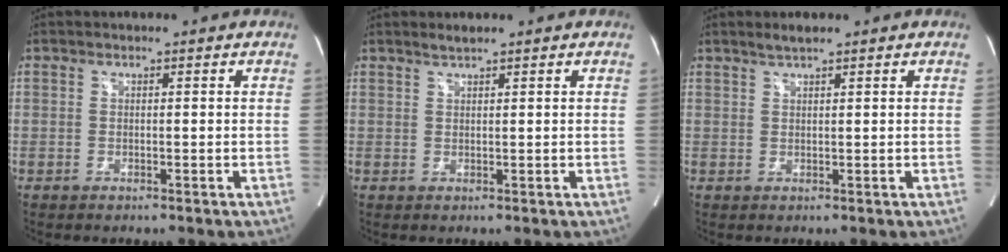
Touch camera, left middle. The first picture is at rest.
{"total": 1.2, "force": [1.1, 0.0, 0.5], "torque": [-0.013, 0.004, 0.024]}
{"total": 1.8, "force": [1.5, 0.1, 1.0], "torque": [-0.027, 0.005, 0.030]}